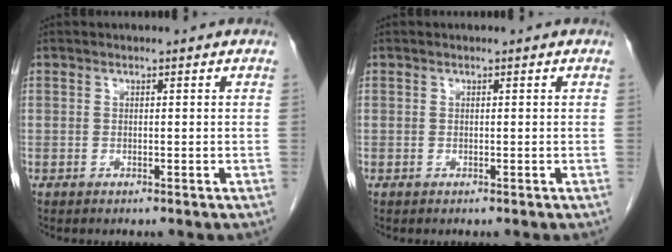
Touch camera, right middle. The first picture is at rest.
{"total": 0.0}